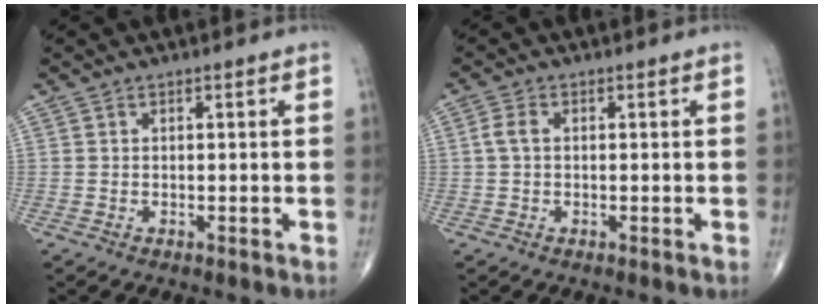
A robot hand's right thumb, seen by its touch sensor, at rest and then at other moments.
{"total": 2.3, "force": [0.2, 1.4, 1.8], "torque": [-0.041, 0.005, 0.001]}